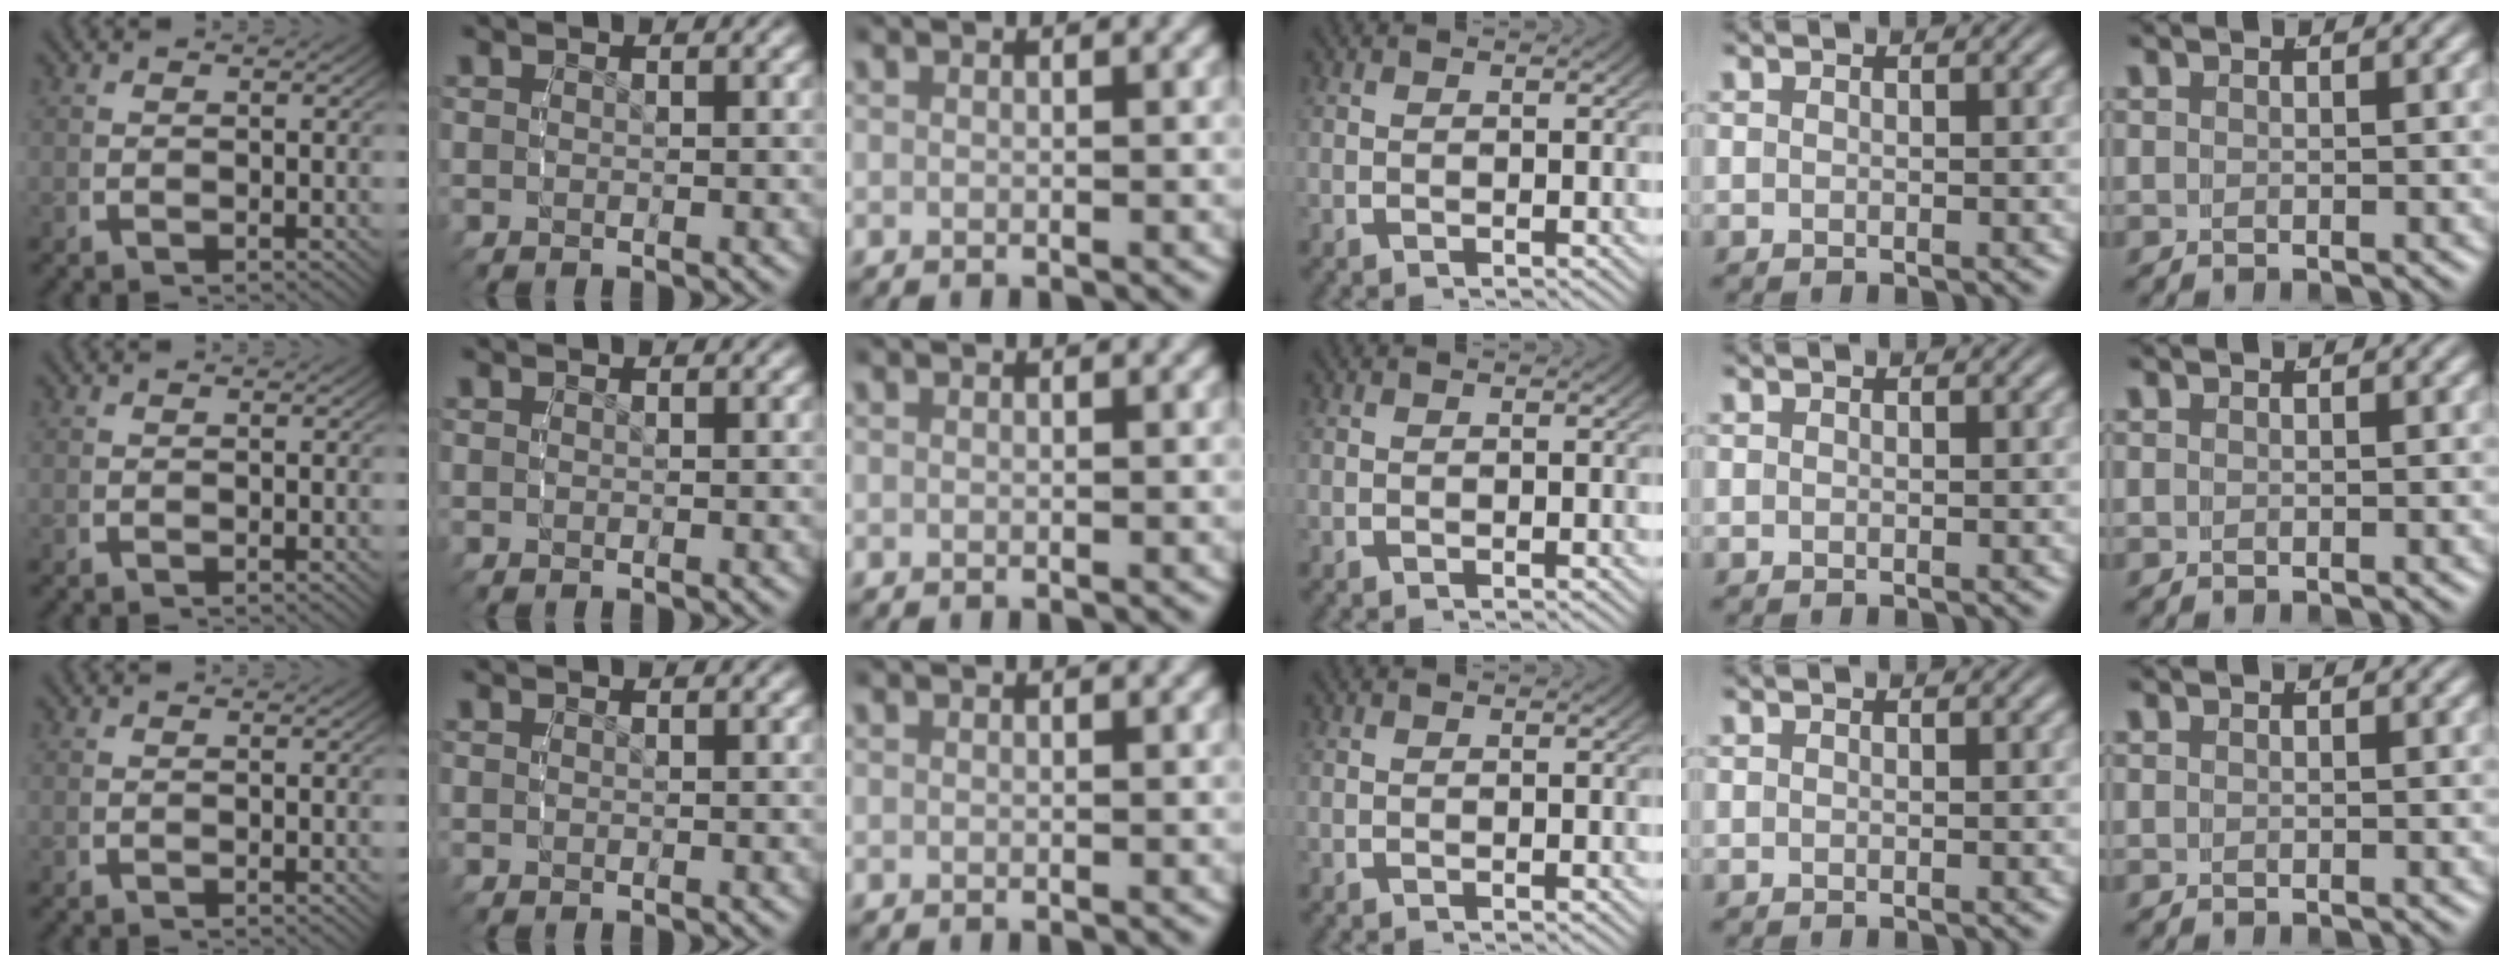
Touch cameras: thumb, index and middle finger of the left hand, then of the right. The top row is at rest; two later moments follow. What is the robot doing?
{"motion": "reach", "object": "string"}